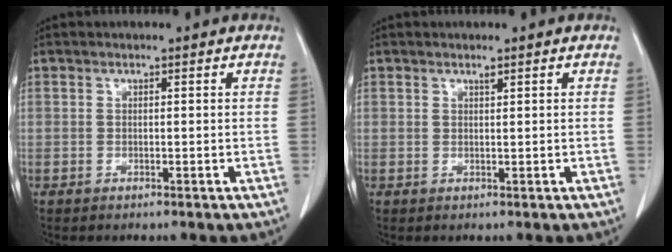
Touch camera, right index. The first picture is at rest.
{"total": 0.9, "force": [0.6, 0.4, 0.6], "torque": [-0.014, 0.003, 0.014]}